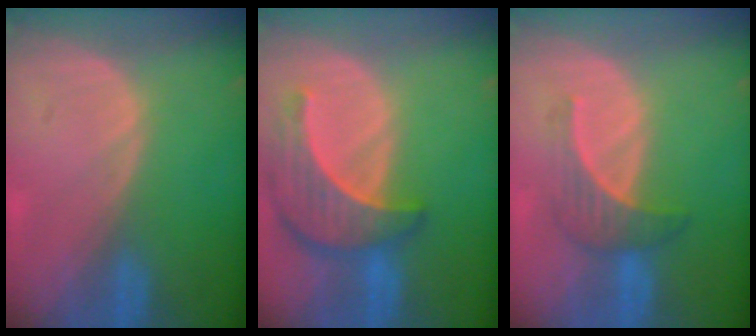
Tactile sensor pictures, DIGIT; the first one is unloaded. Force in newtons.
{"total": 8.8, "press": 8.0, "slide": 3.5}
{"total": 4.1, "press": 4.0, "slide": 0.8}